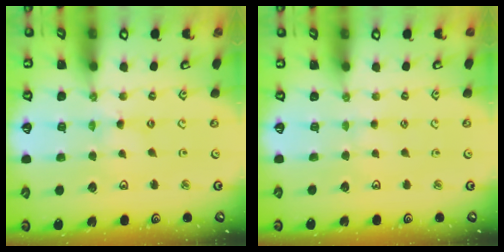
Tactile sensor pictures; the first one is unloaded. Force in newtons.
{"total": 1.8, "press": 1.7, "slide": 0.3}